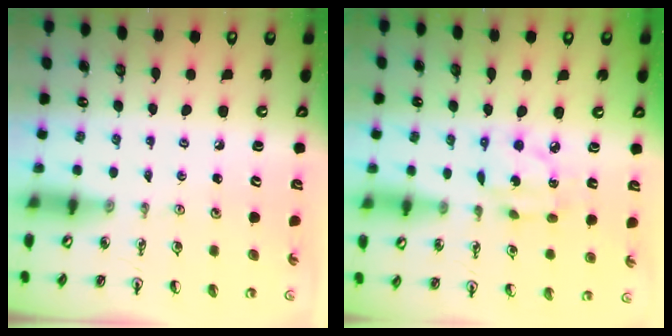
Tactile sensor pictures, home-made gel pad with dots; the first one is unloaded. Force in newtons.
{"total": 7.6, "press": 7.6, "slide": 0.4}